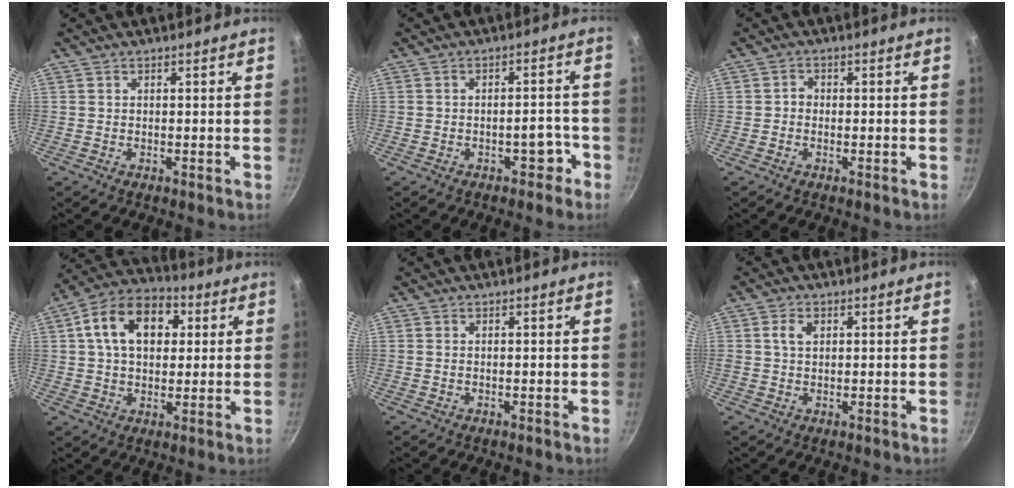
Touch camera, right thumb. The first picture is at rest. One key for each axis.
{"total": 4.3, "fx": -2.3, "fy": 2.4, "fz": 2.6, "tx": -0.005, "ty": 0.033, "tz": -0.023}
{"total": 1.4, "fx": -0.4, "fy": 1.2, "fz": 0.6, "tx": -0.008, "ty": 0.007, "tz": -0.010}
{"total": 15.0, "fx": 3.8, "fy": 10.2, "fz": 10.2, "tx": -0.141, "ty": 0.018, "tz": 0.047}
{"total": 0.0}
{"total": 2.9, "fx": 0.9, "fy": 2.1, "fz": 1.9, "tx": -0.026, "ty": 0.001, "tz": 0.016}